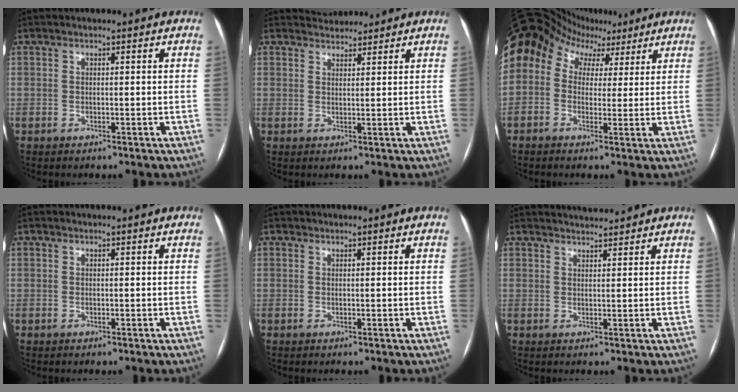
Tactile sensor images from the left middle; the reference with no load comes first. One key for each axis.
{"total": 3.0, "fx": 3.0, "fy": 0.7, "fz": -0.2, "tx": -0.003, "ty": 0.018, "tz": 0.051}
{"total": 13.3, "fx": 6.6, "fy": 9.5, "fz": 6.5, "tx": -0.127, "ty": 0.079, "tz": 0.108}
{"total": 0.0}
{"total": 0.0}
{"total": 3.3, "fx": 3.3, "fy": -0.2, "fz": 0.3, "tx": -0.011, "ty": 0.014, "tz": 0.053}